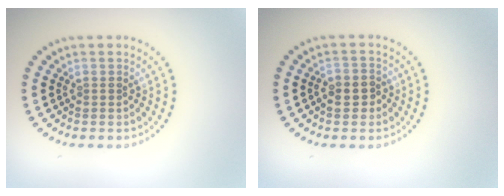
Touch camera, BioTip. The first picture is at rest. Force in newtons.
{"total": 2.2, "press": 2.1, "slide": 0.6}